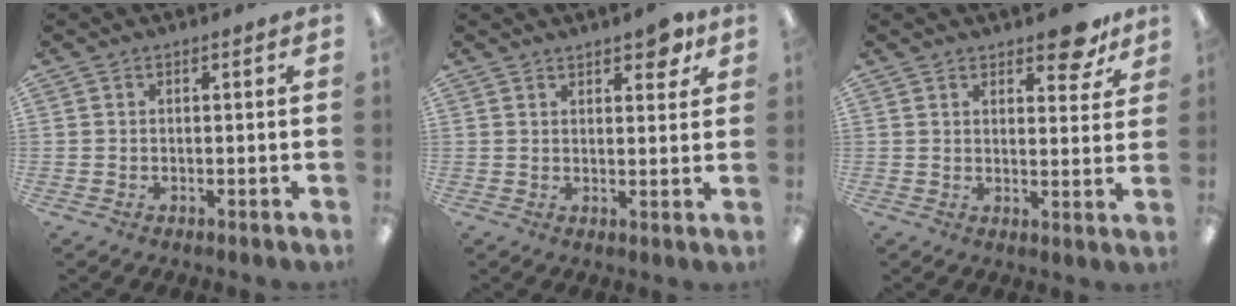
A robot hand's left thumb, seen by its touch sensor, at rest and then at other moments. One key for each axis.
{"total": 4.9, "fx": 3.4, "fy": 2.0, "fz": 2.9, "tx": -0.031, "ty": -0.012, "tz": 0.055}
{"total": 7.9, "fx": 5.7, "fy": 3.4, "fz": 4.4, "tx": -0.044, "ty": -0.029, "tz": 0.093}